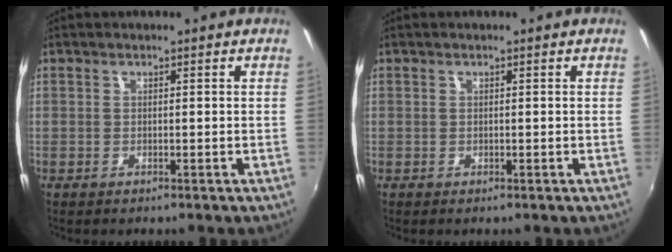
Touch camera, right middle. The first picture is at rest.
{"total": 0.0}